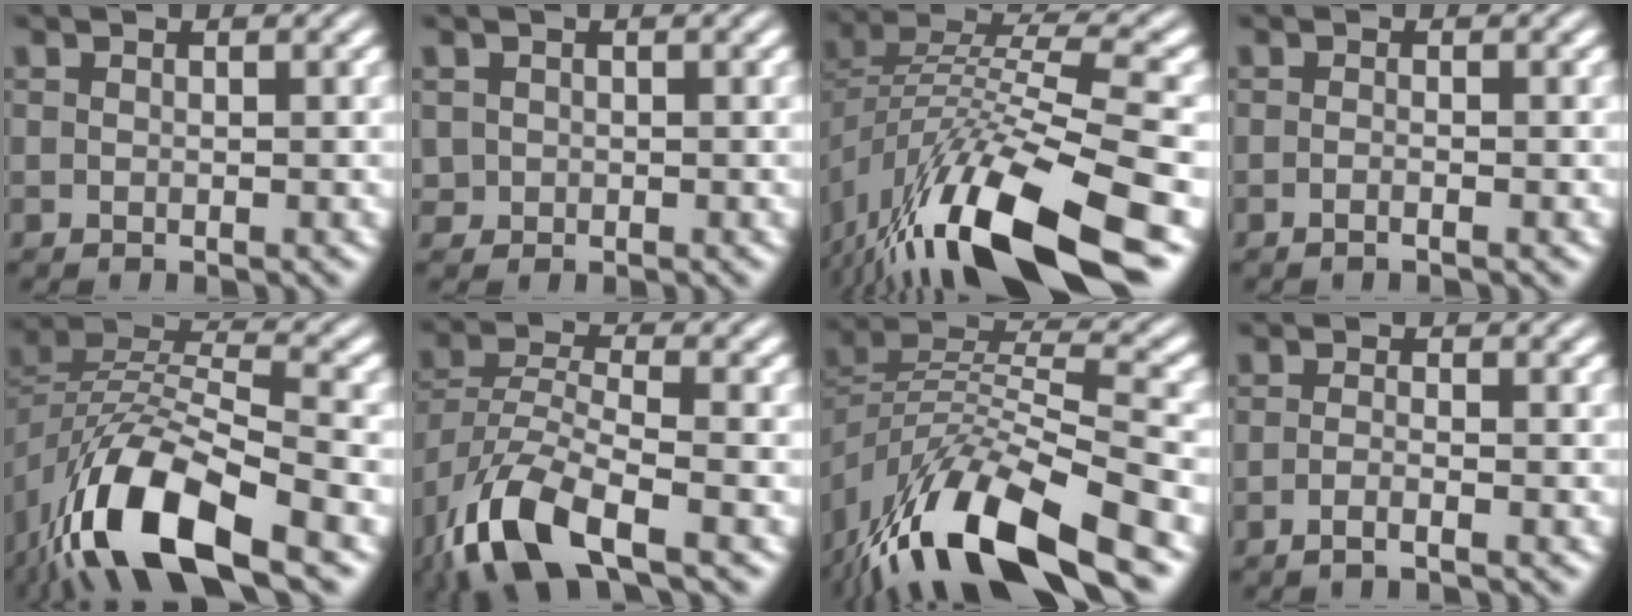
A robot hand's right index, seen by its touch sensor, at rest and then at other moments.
{"total": 1.3, "force": [0.0, 1.3, 0.4], "torque": [-0.017, -0.015, 0.009]}
{"total": 12.7, "force": [-4.1, 5.6, 10.6], "torque": [-0.187, -0.029, -0.051]}
{"total": 1.2, "force": [-1.0, -0.4, 0.6], "torque": [-0.011, 0.000, -0.019]}
{"total": 10.1, "force": [-3.1, 5.1, 8.1], "torque": [-0.168, -0.037, -0.035]}
{"total": 7.3, "force": [-3.7, 3.3, 5.4], "torque": [-0.128, -0.045, -0.037]}
{"total": 11.7, "force": [-4.5, 5.4, 9.3], "torque": [-0.182, -0.043, -0.054]}
{"total": 1.9, "force": [-1.6, -0.5, 1.0], "torque": [-0.023, -0.006, -0.026]}